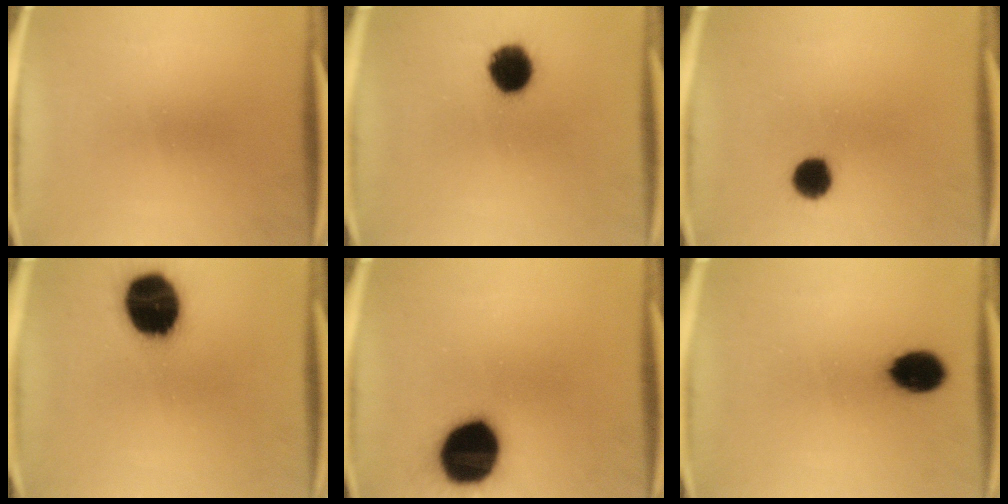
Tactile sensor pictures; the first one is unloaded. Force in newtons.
{"total": 10.1}
{"total": 6.0}
{"total": 19.8}
{"total": 19.7}
{"total": 8.7}